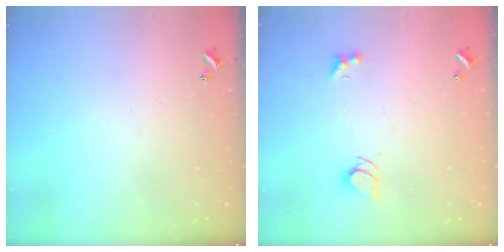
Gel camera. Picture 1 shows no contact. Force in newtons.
{"total": 3.6, "press": 3.5, "slide": 0.7}